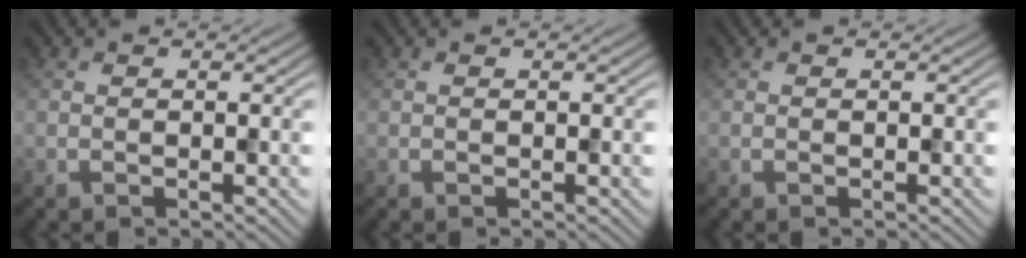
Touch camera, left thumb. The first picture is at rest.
{"total": 0.0}
{"total": 0.0}